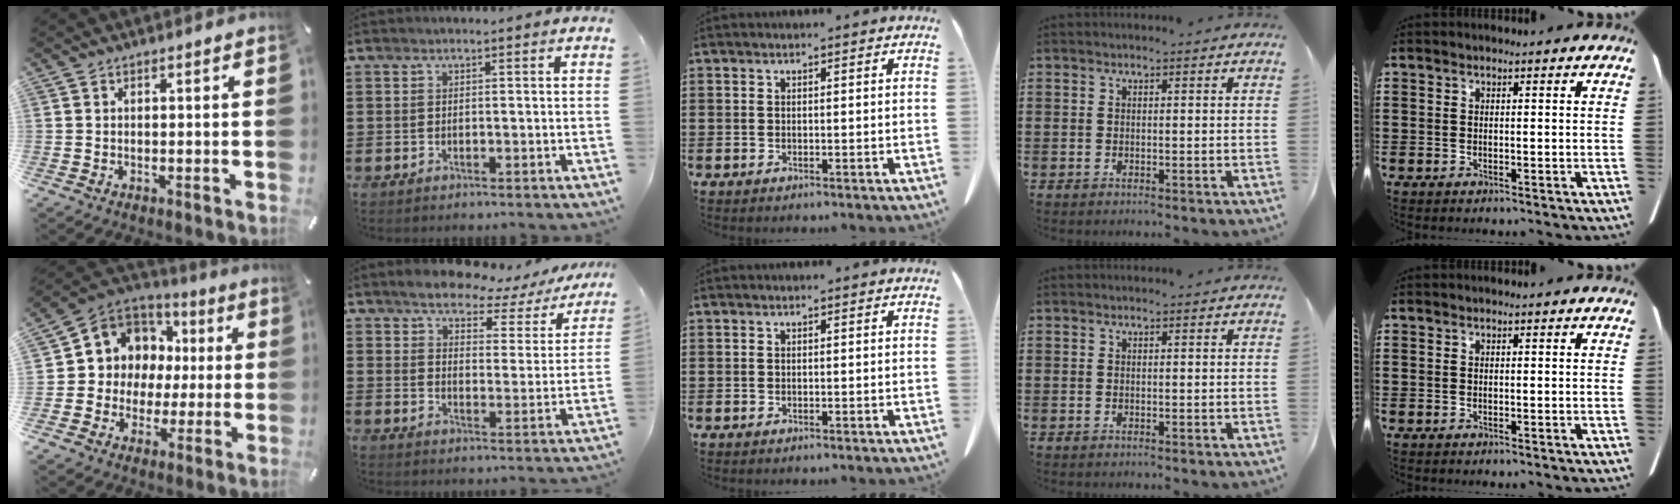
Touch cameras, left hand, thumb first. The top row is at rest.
{"thumb": {"total": 10.1, "force": [2.3, 9.8, 1.2], "torque": [-0.039, -0.031, 0.051]}, "index": {"total": 5.5, "force": [5.0, 1.6, 1.7], "torque": [-0.053, -0.029, 0.081]}}